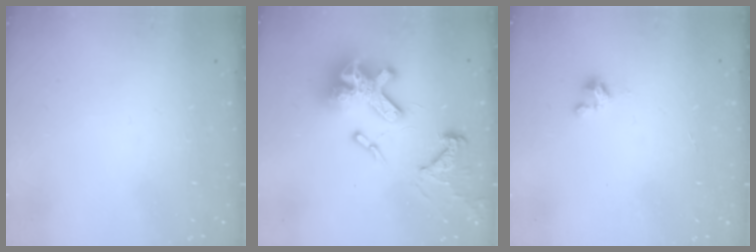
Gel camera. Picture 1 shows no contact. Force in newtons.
{"total": 23.0, "press": 22.8, "slide": 2.4}
{"total": 2.4, "press": 2.4, "slide": 0.3}